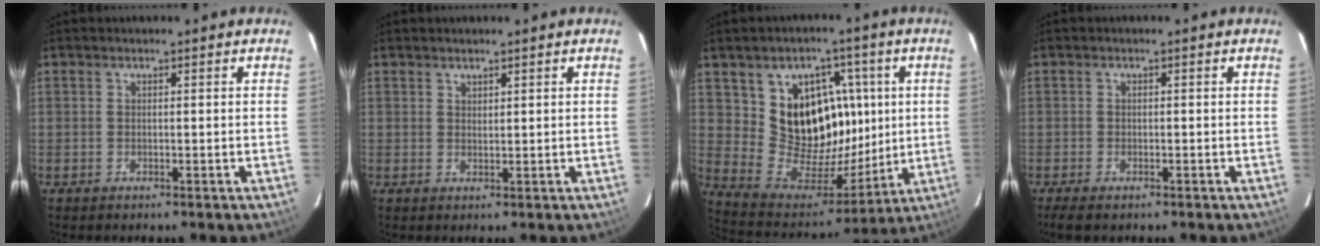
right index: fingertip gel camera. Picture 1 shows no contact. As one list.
[{"total": 1.1, "force": [1.0, 0.4, 0.2], "torque": [-0.003, 0.001, 0.018]}, {"total": 15.8, "force": [4.9, 13.4, 6.7], "torque": [-0.135, 0.008, 0.103]}, {"total": 3.3, "force": [-2.3, 1.3, 1.9], "torque": [-0.044, -0.012, -0.042]}]